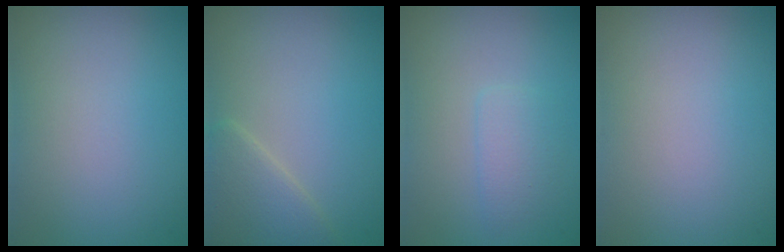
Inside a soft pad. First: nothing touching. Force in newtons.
{"total": 3.3, "press": 3.3, "slide": 0.2}
{"total": 1.6, "press": 1.6, "slide": 0.0}
{"total": 0.0}